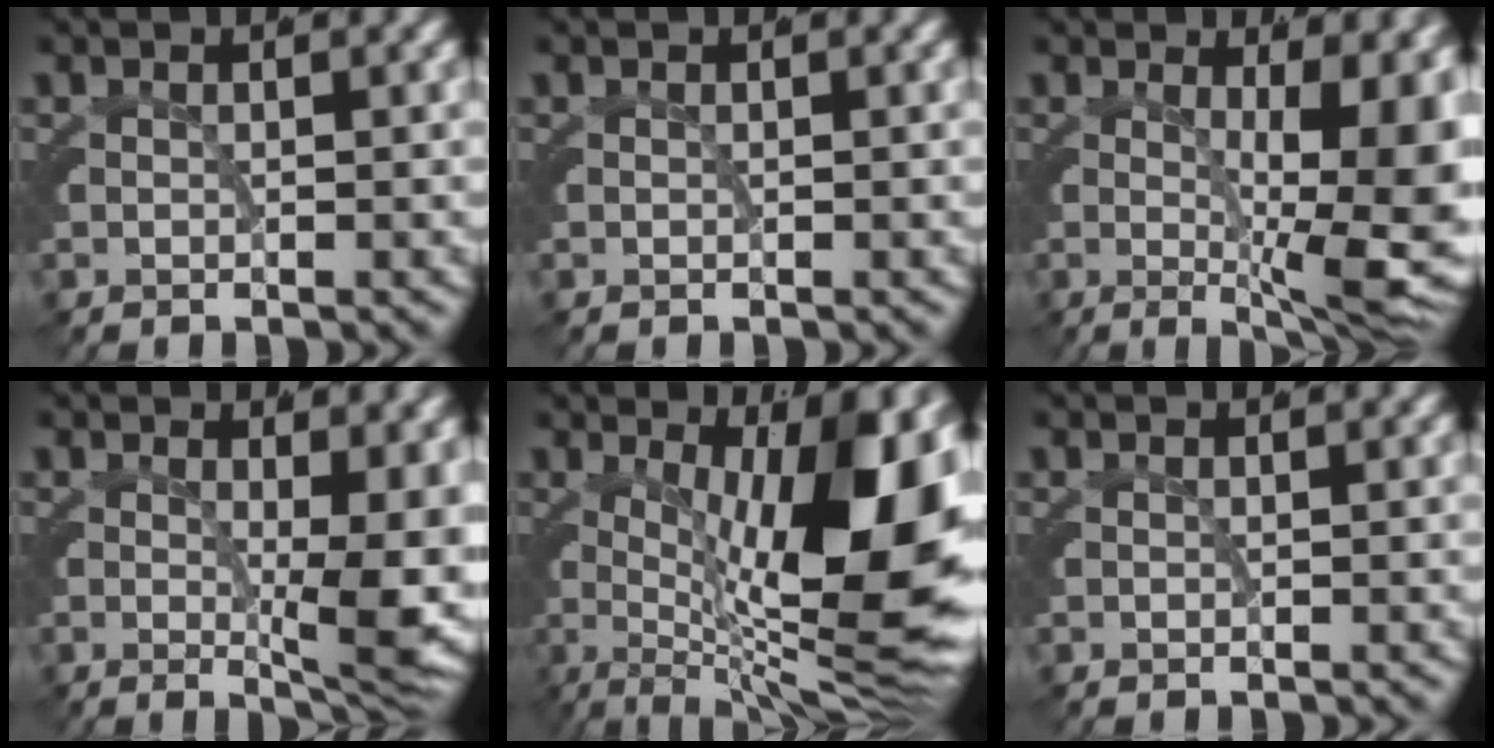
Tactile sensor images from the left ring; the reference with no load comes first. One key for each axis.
{"total": 0.0}
{"total": 8.6, "fx": -0.7, "fy": 2.8, "fz": 8.1, "tx": -0.090, "ty": -0.022, "tz": -0.003}
{"total": 5.6, "fx": -0.1, "fy": 1.1, "fz": 5.5, "tx": -0.064, "ty": -0.019, "tz": 0.001}
{"total": 17.0, "fx": 0.0, "fy": 7.3, "fz": 15.4, "tx": -0.184, "ty": -0.022, "tz": 0.012}
{"total": 0.0}